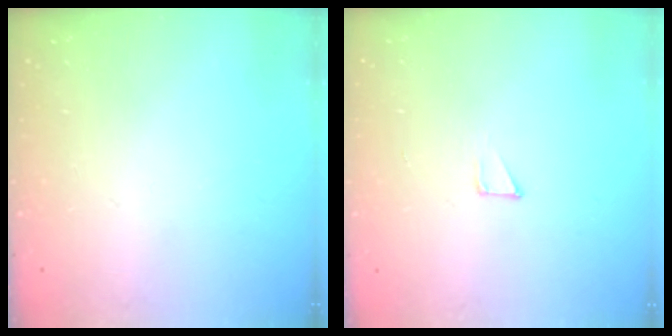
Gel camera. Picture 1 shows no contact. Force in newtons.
{"total": 4.3, "press": 4.2, "slide": 0.3}